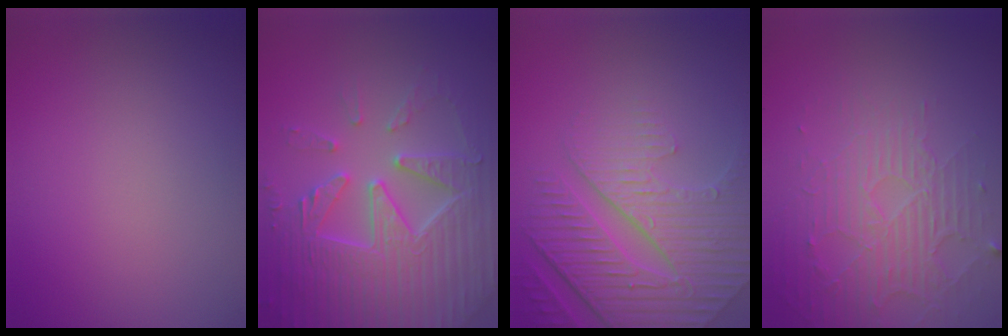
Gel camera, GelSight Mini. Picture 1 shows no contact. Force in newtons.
{"total": 7.7, "press": 7.5, "slide": 1.6}
{"total": 8.3, "press": 5.9, "slide": 5.8}
{"total": 4.7, "press": 3.3, "slide": 3.3}